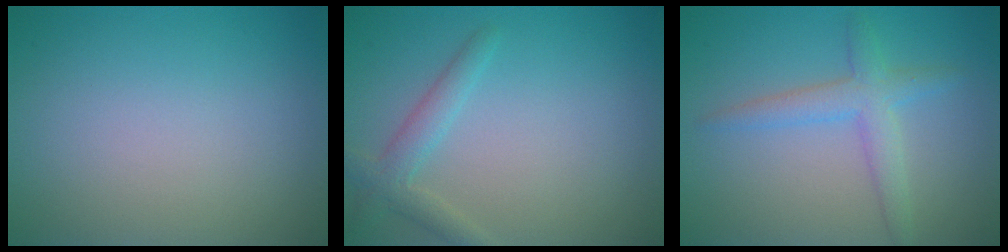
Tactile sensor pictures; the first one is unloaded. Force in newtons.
{"total": 2.4, "press": 2.3, "slide": 0.1}
{"total": 2.9, "press": 2.9, "slide": 0.1}